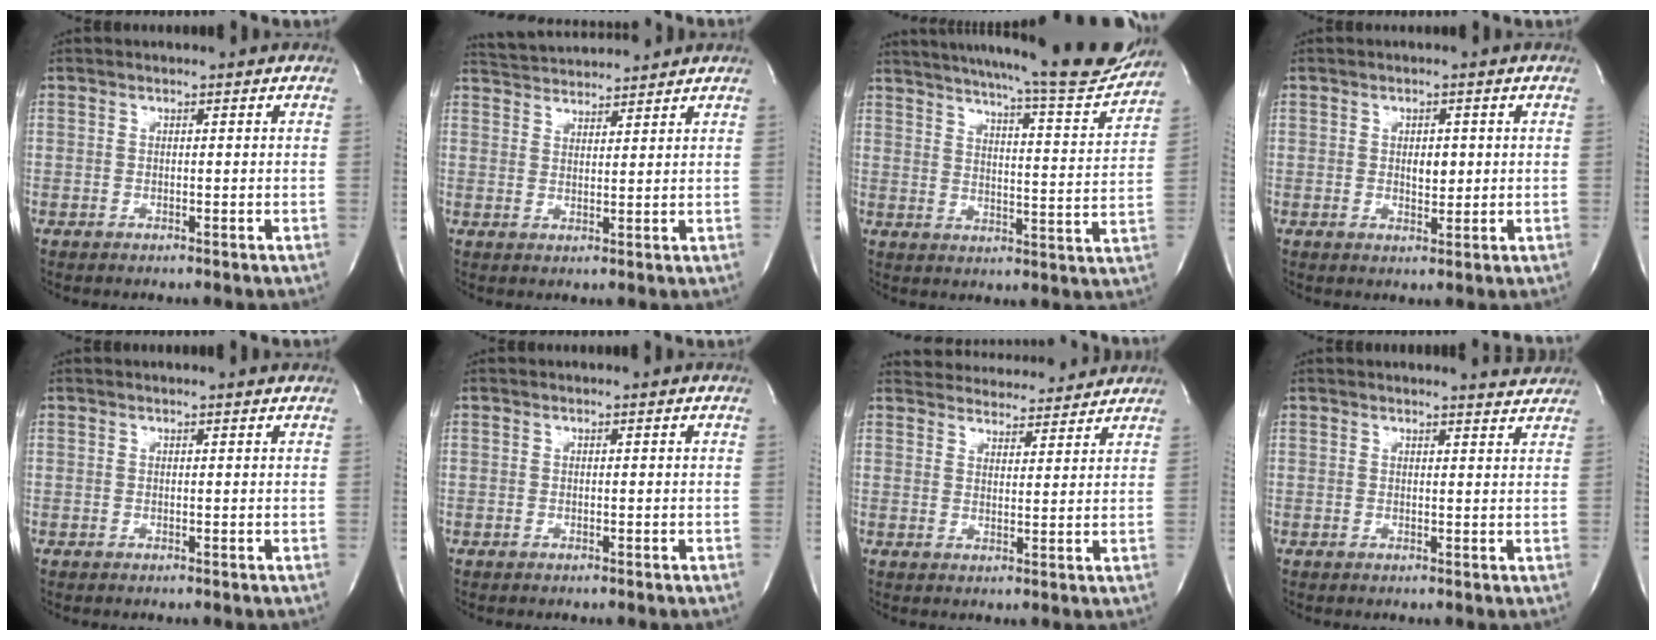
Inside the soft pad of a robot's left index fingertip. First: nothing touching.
{"total": 7.7, "force": [7.6, 0.5, 1.4], "torque": [-0.034, 0.024, 0.121]}
{"total": 21.7, "force": [19.8, 1.0, 8.9], "torque": [-0.137, -0.056, 0.250]}
{"total": 2.5, "force": [0.1, 1.4, 2.0], "torque": [-0.030, -0.006, 0.003]}
{"total": 1.2, "force": [1.1, -0.1, 0.2], "torque": [-0.010, 0.001, 0.010]}
{"total": 0.0}
{"total": 11.8, "force": [11.3, 2.5, 1.9], "torque": [-0.018, 0.012, 0.148]}
{"total": 2.8, "force": [2.8, 0.0, 0.0], "torque": [-0.005, -0.016, 0.020]}